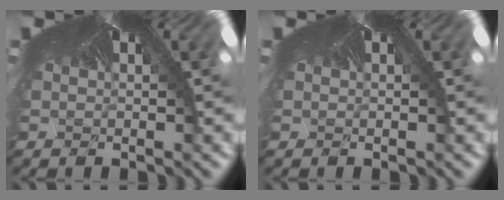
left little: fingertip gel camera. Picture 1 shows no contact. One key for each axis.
{"total": 0.0}